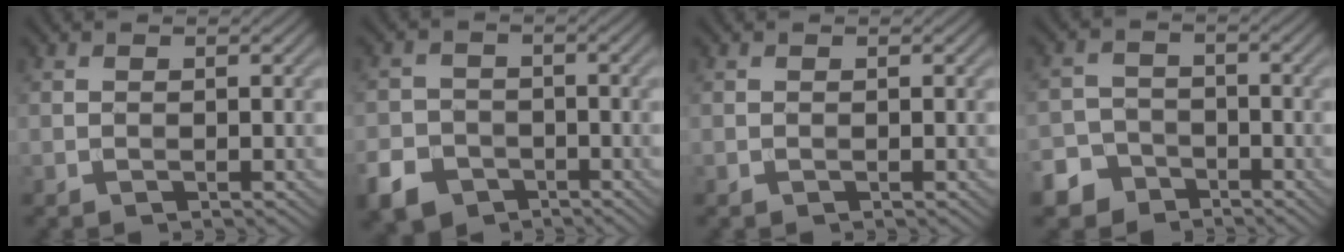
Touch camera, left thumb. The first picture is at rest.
{"total": 5.9, "force": [-3.6, 4.2, 2.2], "torque": [-0.053, -0.011, -0.073]}
{"total": 0.0}
{"total": 5.5, "force": [-3.9, 3.7, 1.1], "torque": [-0.009, -0.002, -0.085]}